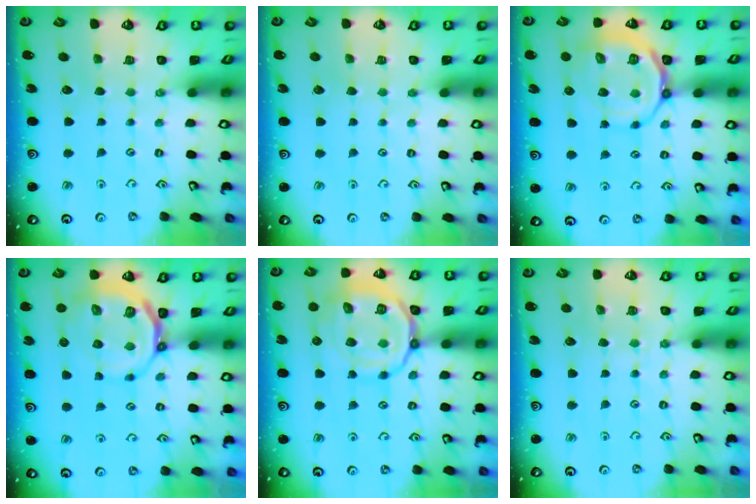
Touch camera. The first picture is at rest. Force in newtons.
{"total": 0.9, "press": 0.9, "slide": 0.1}
{"total": 12.4, "press": 12.1, "slide": 2.3}
{"total": 10.8, "press": 10.4, "slide": 2.7}
{"total": 18.3, "press": 18.2, "slide": 1.9}
{"total": 5.5, "press": 5.4, "slide": 0.6}